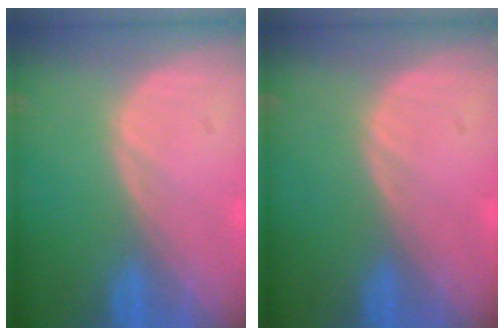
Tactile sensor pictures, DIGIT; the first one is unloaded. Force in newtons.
{"total": 0.0}